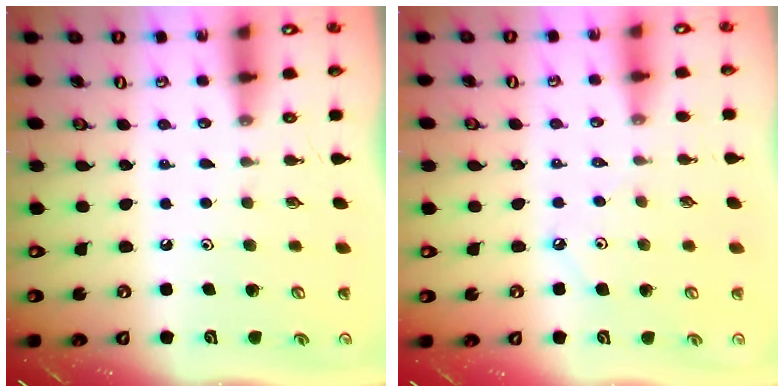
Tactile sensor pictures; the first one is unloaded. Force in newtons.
{"total": 1.7, "press": 1.6, "slide": 0.3}